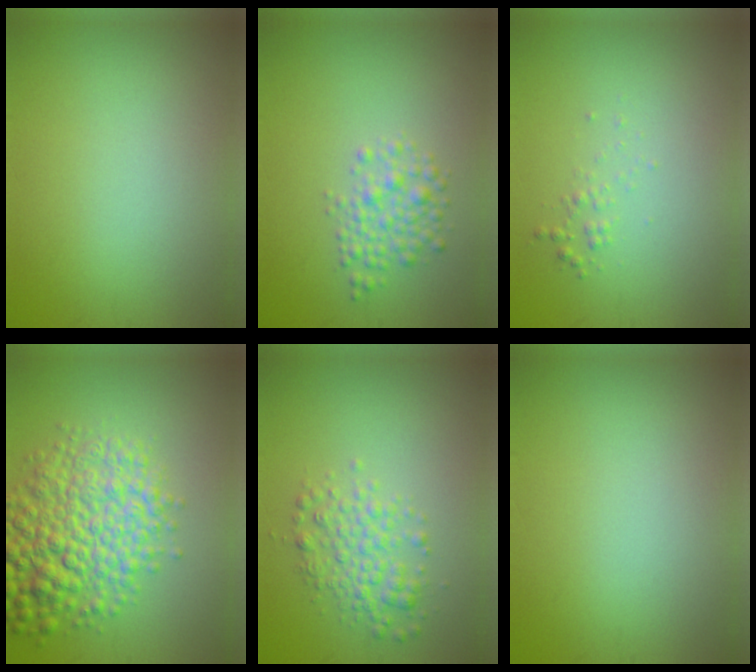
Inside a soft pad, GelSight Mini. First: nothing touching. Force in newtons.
{"total": 2.7, "press": 2.7, "slide": 0.1}
{"total": 0.9, "press": 0.9, "slide": 0.0}
{"total": 8.2, "press": 8.2, "slide": 0.3}
{"total": 3.2, "press": 3.2, "slide": 0.1}
{"total": 0.0}